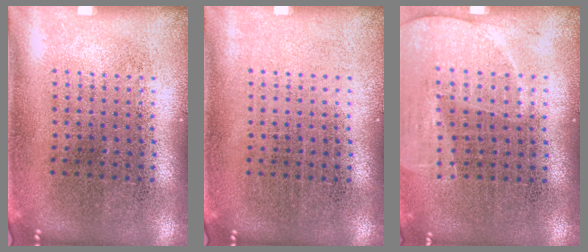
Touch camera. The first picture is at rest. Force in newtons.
{"total": 0.0}
{"total": 1.5, "press": 1.4, "slide": 0.3}